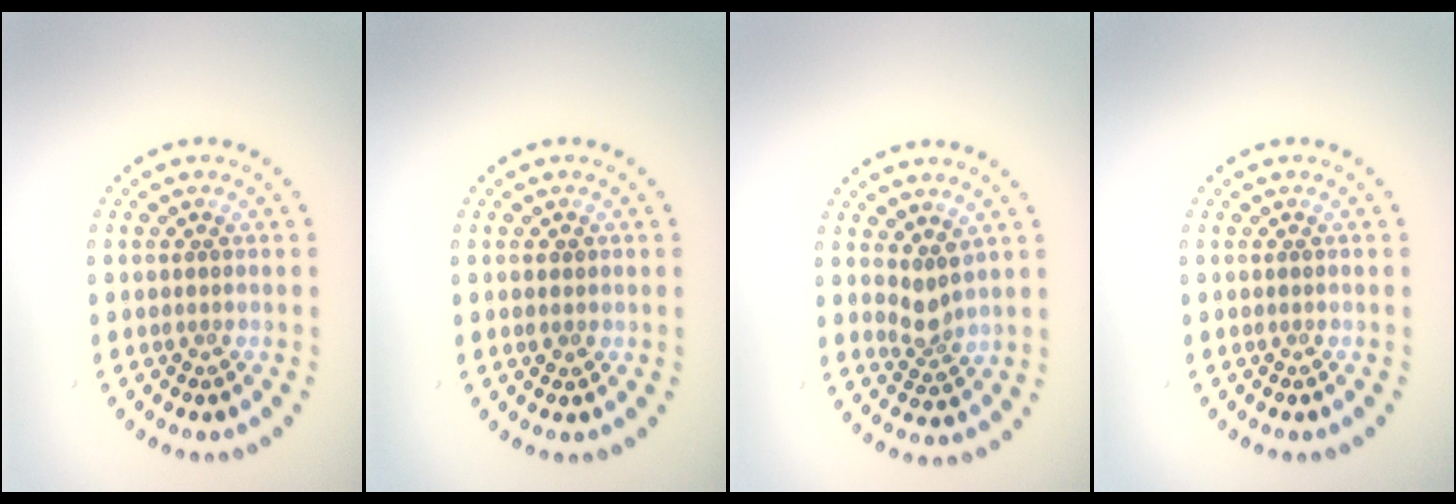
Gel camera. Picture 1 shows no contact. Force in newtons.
{"total": 0.8, "press": 0.8, "slide": 0.0}
{"total": 1.9, "press": 1.4, "slide": 1.4}
{"total": 0.0}